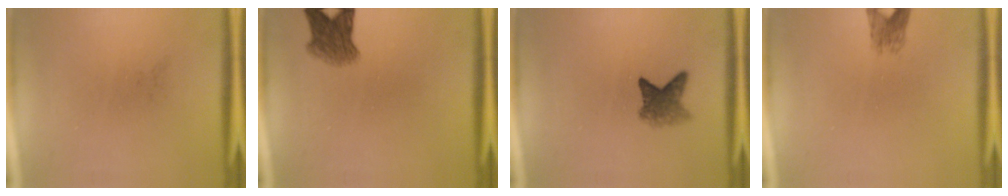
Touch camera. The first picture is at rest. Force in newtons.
{"total": 4.6}
{"total": 3.8}
{"total": 2.2}